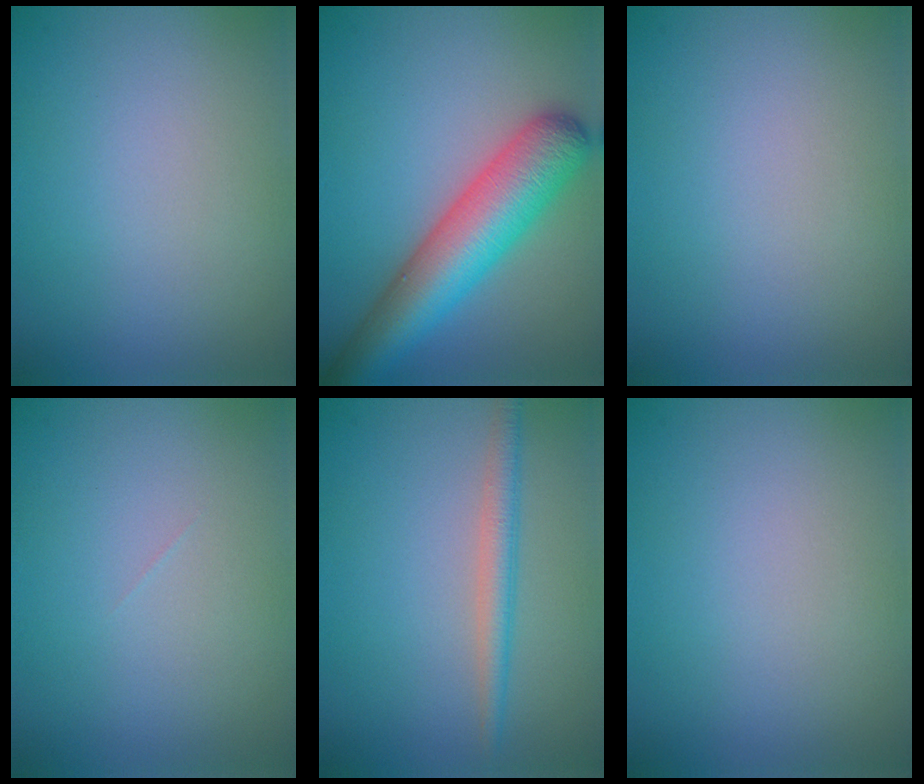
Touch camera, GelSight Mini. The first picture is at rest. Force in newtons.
{"total": 8.4, "press": 8.4, "slide": 0.3}
{"total": 0.0}
{"total": 0.0}
{"total": 2.4, "press": 2.4, "slide": 0.0}
{"total": 0.0}